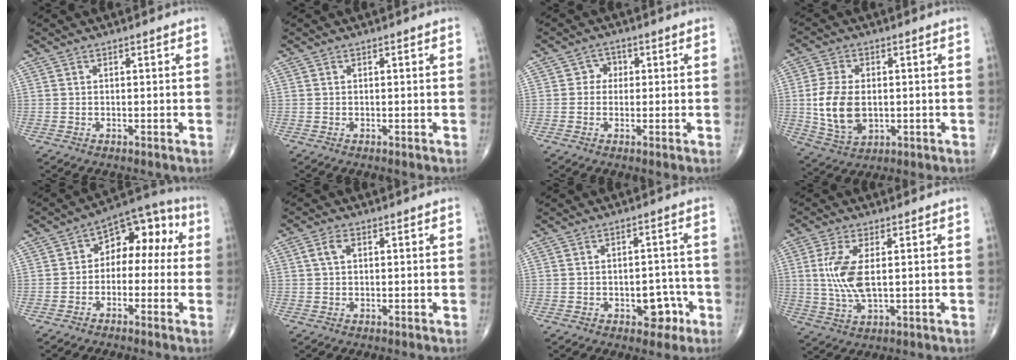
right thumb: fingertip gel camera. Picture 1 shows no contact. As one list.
[{"total": 0.0}, {"total": 2.5, "force": [0.2, 2.3, 0.9], "torque": [0.007, 0.007, -0.006]}, {"total": 10.8, "force": [-0.4, 6.9, 8.4], "torque": [-0.160, -0.006, 0.001]}, {"total": 10.7, "force": [0.2, 7.0, 8.1], "torque": [-0.067, 0.051, -0.015]}, {"total": 2.6, "force": [0.7, 1.6, 1.9], "torque": [-0.043, 0.009, 0.014]}, {"total": 5.5, "force": [-2.3, 3.5, 3.5], "torque": [-0.017, 0.024, -0.026]}, {"total": 8.1, "force": [1.0, 3.1, 7.4], "torque": [-0.173, -0.007, 0.024]}]